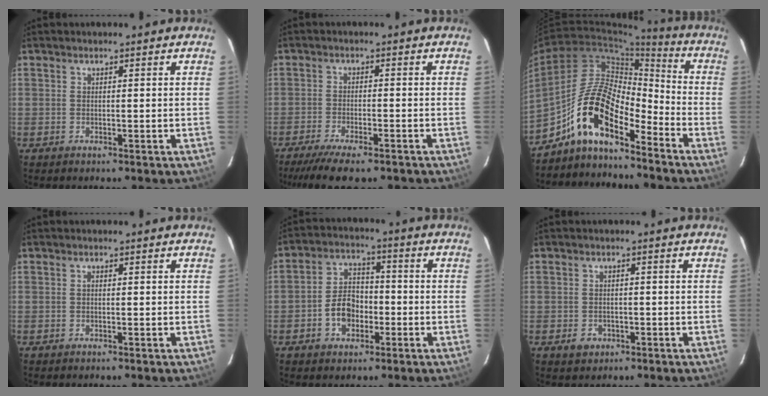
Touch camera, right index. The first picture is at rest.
{"total": 10.7, "force": [-8.5, 2.5, 6.0], "torque": [-0.137, -0.032, -0.142]}
{"total": 13.6, "force": [-9.6, 4.6, 8.5], "torque": [-0.159, 0.024, -0.188]}
{"total": 0.0}
{"total": 7.5, "force": [-2.7, 5.4, 4.3], "torque": [-0.085, 0.023, -0.041]}
{"total": 2.8, "force": [-1.2, 2.3, 0.9], "torque": [-0.019, 0.003, -0.016]}